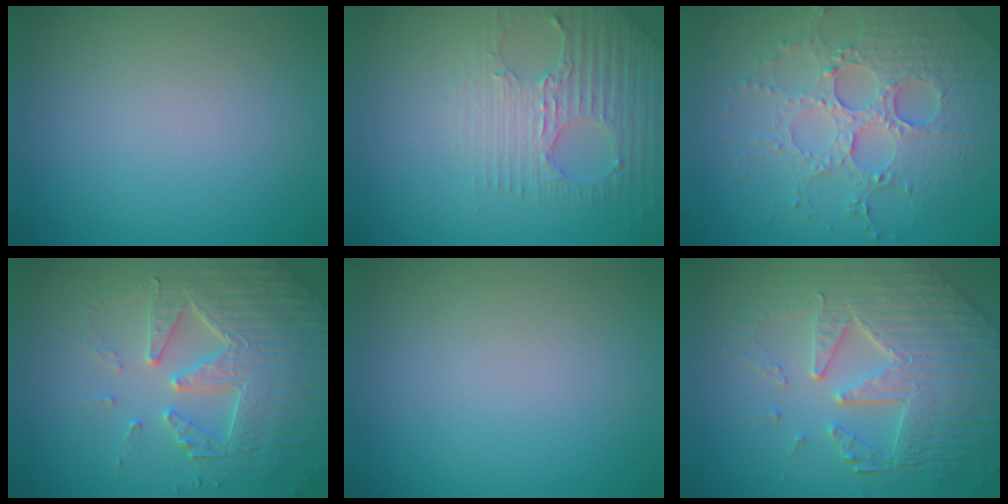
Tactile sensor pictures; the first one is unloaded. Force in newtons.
{"total": 3.2, "press": 3.1, "slide": 0.7}
{"total": 5.1, "press": 4.6, "slide": 2.3}
{"total": 5.0, "press": 4.9, "slide": 1.0}
{"total": 0.0}
{"total": 8.4, "press": 5.8, "slide": 6.1}